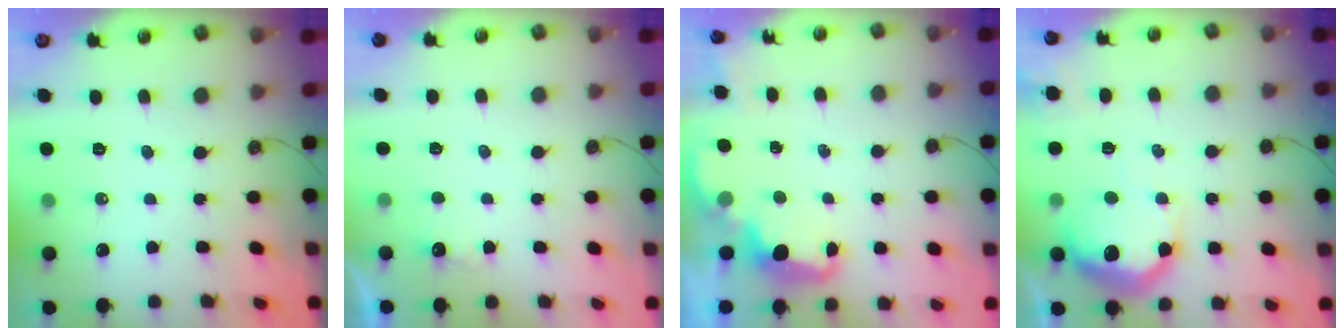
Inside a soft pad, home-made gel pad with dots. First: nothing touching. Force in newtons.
{"total": 1.6, "press": 1.5, "slide": 0.7}
{"total": 2.8, "press": 2.7, "slide": 0.7}
{"total": 18.7, "press": 18.6, "slide": 1.3}